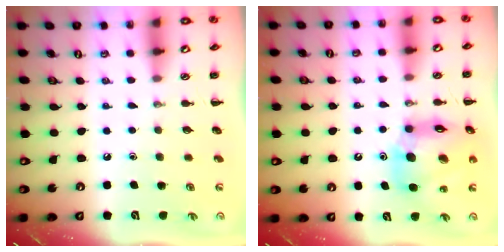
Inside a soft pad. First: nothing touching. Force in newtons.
{"total": 14.8, "press": 14.1, "slide": 4.4}